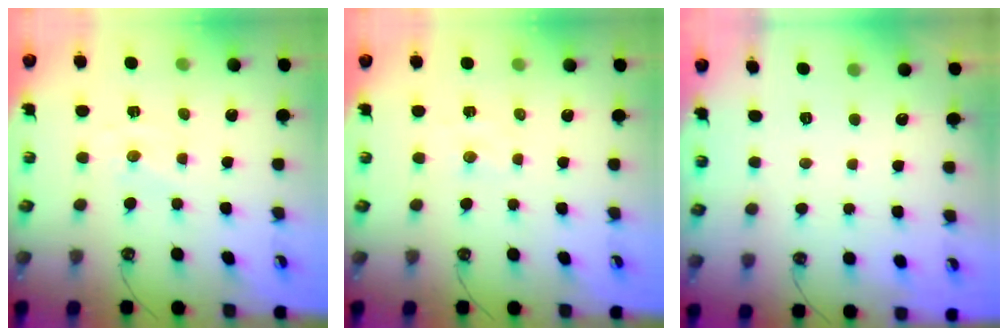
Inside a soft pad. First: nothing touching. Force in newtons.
{"total": 2.2, "press": 2.2, "slide": 0.4}
{"total": 0.0}